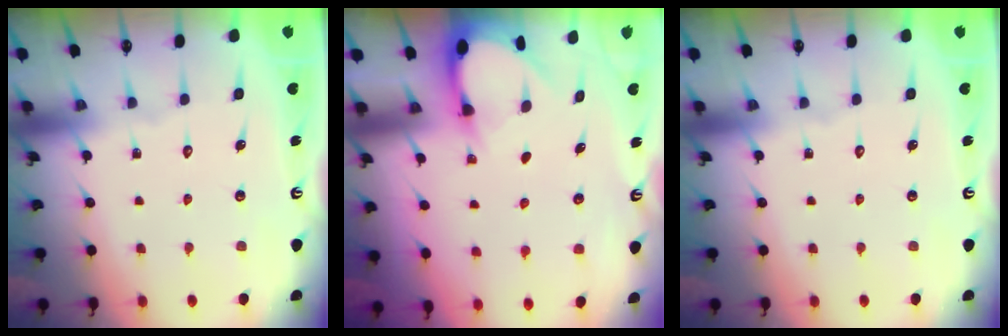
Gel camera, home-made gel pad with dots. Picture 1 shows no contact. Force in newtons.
{"total": 3.0, "press": 3.0, "slide": 0.3}
{"total": 0.0}